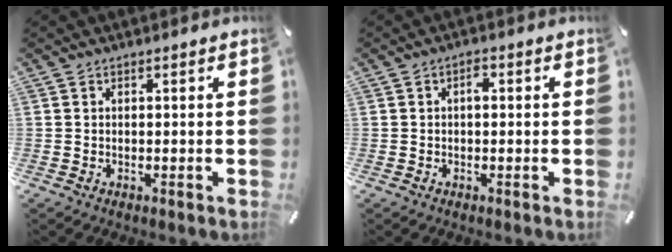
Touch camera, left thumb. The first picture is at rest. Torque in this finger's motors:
{"motor_torque": [0.54, 0.87, 0.27, -0.17, 0.09]}